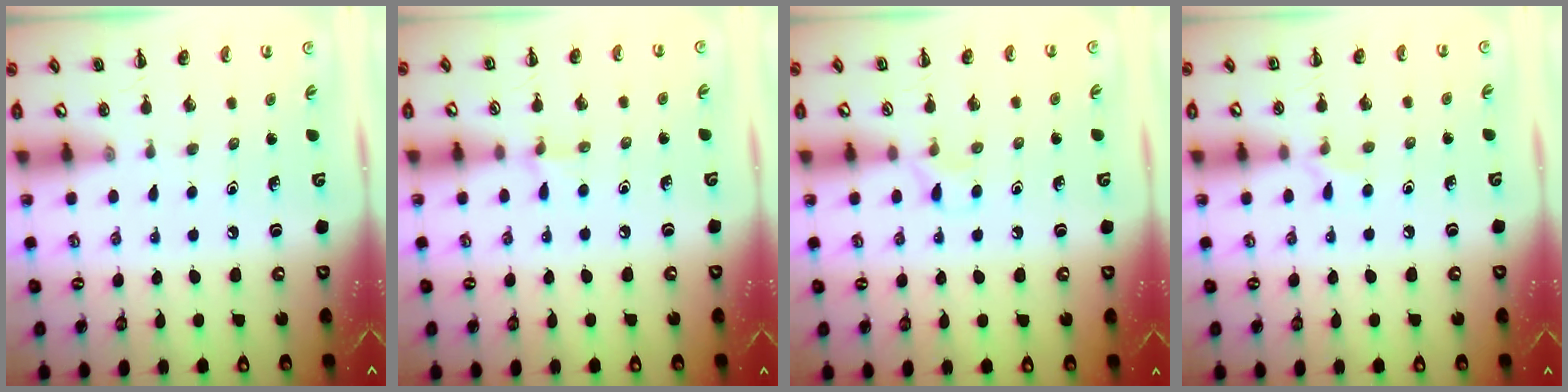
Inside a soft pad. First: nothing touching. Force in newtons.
{"total": 5.0, "press": 4.6, "slide": 1.8}
{"total": 5.6, "press": 5.3, "slide": 1.8}
{"total": 4.1, "press": 3.9, "slide": 1.3}